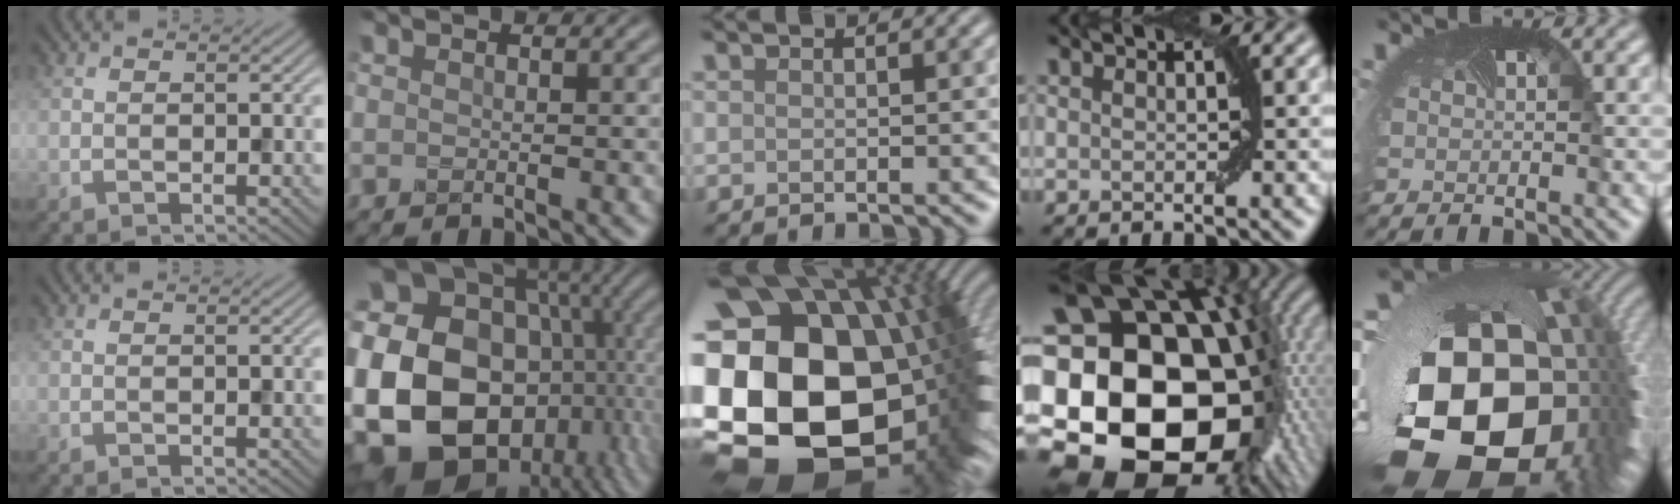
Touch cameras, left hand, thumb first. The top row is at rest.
{"index": {"total": 23.9, "force": [-1.7, 19.2, 14.0], "torque": [-0.307, -0.012, -0.048]}, "middle": {"total": 23.7, "force": [-2.6, 17.6, 15.7], "torque": [-0.306, -0.076, -0.042]}, "ring": {"total": 24.4, "force": [-2.5, 19.2, 14.9], "torque": [-0.283, -0.024, -0.068]}, "little": {"total": 22.1, "force": [-4.9, 15.5, 14.9], "torque": [-0.310, -0.132, -0.050]}}